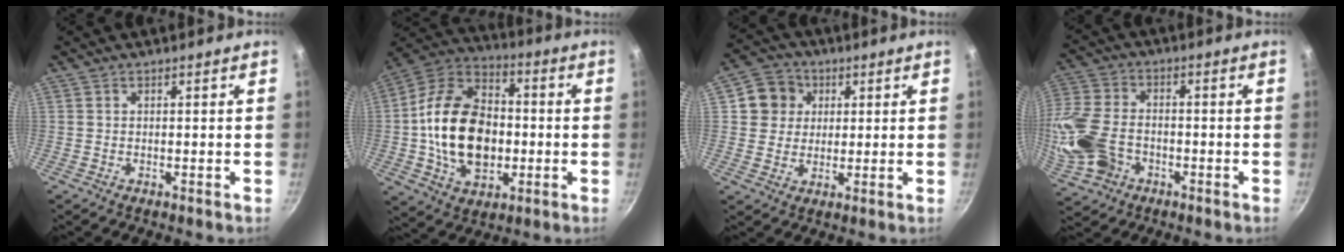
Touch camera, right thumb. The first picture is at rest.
{"total": 21.1, "force": [-1.7, 14.5, 15.3], "torque": [-0.240, 0.032, -0.032]}
{"total": 7.9, "force": [2.3, 7.2, 2.4], "torque": [-0.001, 0.008, 0.031]}
{"total": 16.0, "force": [-4.8, 11.5, 10.0], "torque": [-0.230, 0.031, -0.099]}